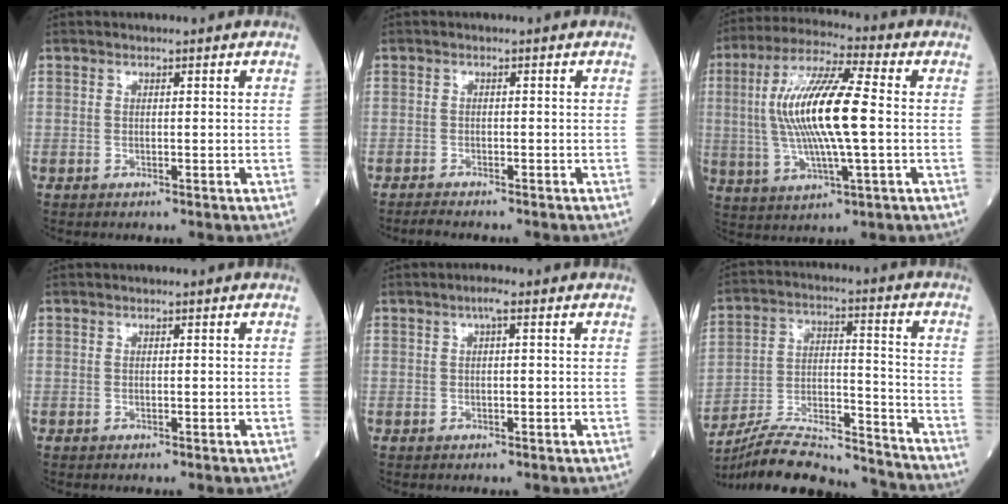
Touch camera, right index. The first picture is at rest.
{"total": 2.8, "force": [-2.6, 0.3, 1.1], "torque": [-0.024, -0.008, -0.038]}
{"total": 14.9, "force": [0.4, 2.0, 14.7], "torque": [-0.298, 0.009, 0.005]}
{"total": 0.0}
{"total": 1.4, "force": [0.5, 0.1, 1.3], "torque": [-0.023, 0.003, 0.006]}
{"total": 19.7, "force": [-18.5, 2.3, 6.4], "torque": [-0.133, 0.008, -0.301]}